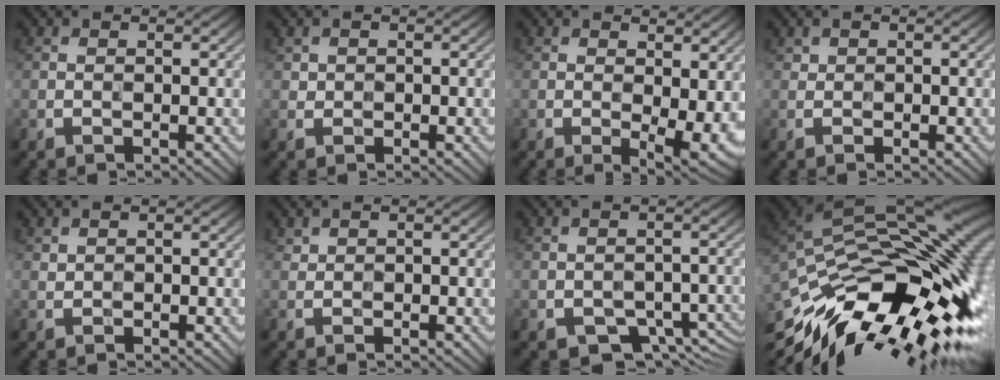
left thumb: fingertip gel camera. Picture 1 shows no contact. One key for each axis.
{"total": 1.2, "fx": 0.3, "fy": 1.1, "fz": 0.2, "tx": -0.003, "ty": 0.000, "tz": 0.004}
{"total": 4.8, "fx": 0.2, "fy": 2.0, "fz": 4.3, "tx": -0.064, "ty": -0.005, "tz": 0.007}
{"total": 1.1, "fx": 0.3, "fy": 0.8, "fz": 0.6, "tx": -0.009, "ty": 0.004, "tz": 0.005}
{"total": 0.7, "fx": 0.4, "fy": 0.4, "fz": 0.4, "tx": -0.009, "ty": 0.004, "tz": 0.010}
{"total": 0.9, "fx": 0.6, "fy": 0.5, "fz": 0.5, "tx": -0.009, "ty": 0.004, "tz": 0.011}
{"total": 6.2, "fx": -3.1, "fy": 3.7, "fz": 3.9, "tx": -0.060, "ty": -0.013, "tz": -0.040}
{"total": 16.9, "fx": -7.8, "fy": 7.3, "fz": 13.1, "tx": -0.239, "ty": -0.009, "tz": -0.129}